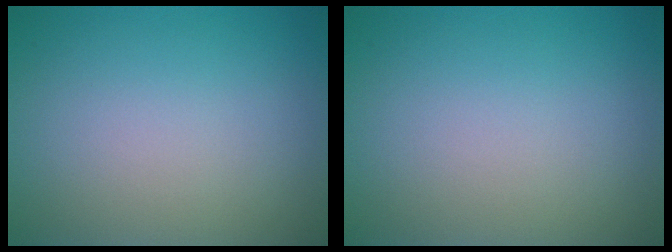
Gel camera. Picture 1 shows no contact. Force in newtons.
{"total": 0.0}